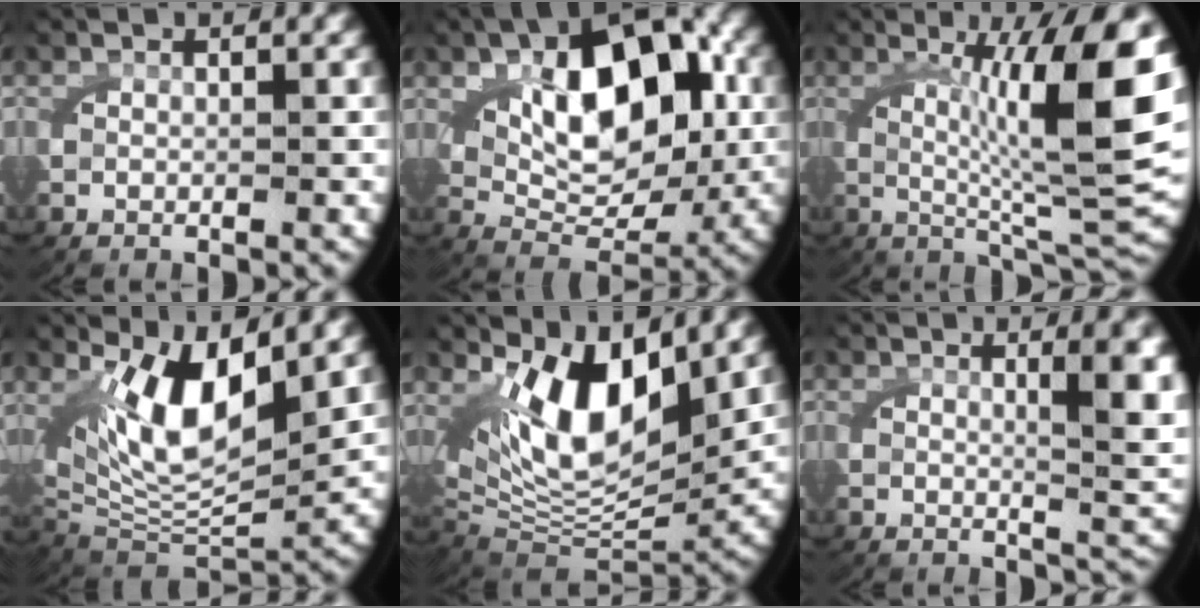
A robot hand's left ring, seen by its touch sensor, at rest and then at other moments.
{"total": 10.3, "force": [2.5, 5.8, 8.2], "torque": [-0.136, -0.002, 0.045]}
{"total": 12.4, "force": [1.1, 3.6, 11.8], "torque": [-0.165, 0.002, 0.024]}
{"total": 10.5, "force": [2.2, 5.9, 8.4], "torque": [-0.179, -0.020, 0.050]}
{"total": 11.6, "force": [2.5, 6.8, 9.1], "torque": [-0.185, -0.024, 0.055]}
{"total": 4.8, "force": [1.0, 1.0, 4.6], "torque": [-0.061, -0.010, 0.021]}